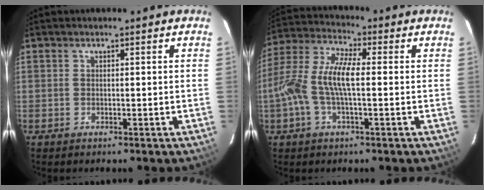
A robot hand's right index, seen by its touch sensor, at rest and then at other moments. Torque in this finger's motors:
{"motor_torque": [0.50, -0.15, 0.67, 0.19]}